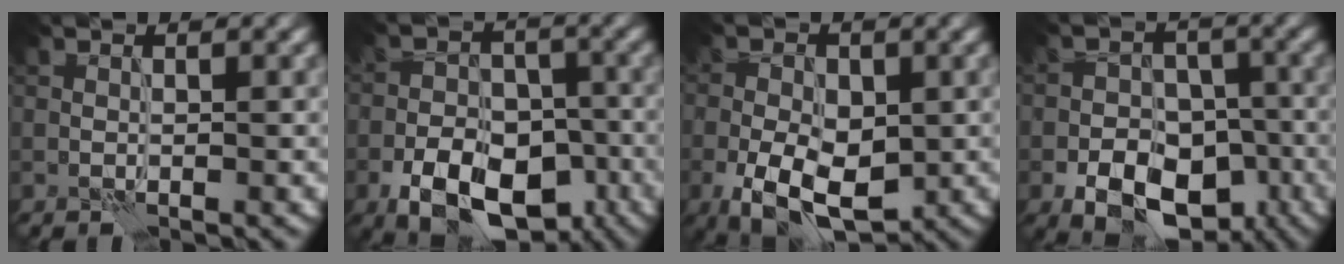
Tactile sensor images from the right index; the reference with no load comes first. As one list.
[{"total": 9.9, "force": [-5.3, 5.7, 6.0], "torque": [-0.095, -0.017, -0.086]}, {"total": 6.9, "force": [-2.6, 3.9, 5.0], "torque": [-0.106, -0.012, -0.048]}, {"total": 8.8, "force": [-4.5, 5.8, 4.9], "torque": [-0.068, -0.013, -0.072]}]